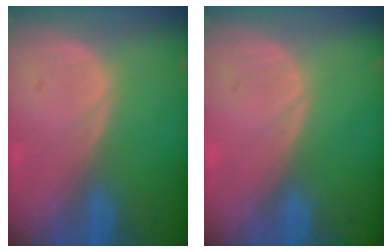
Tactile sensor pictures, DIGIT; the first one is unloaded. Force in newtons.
{"total": 0.0}